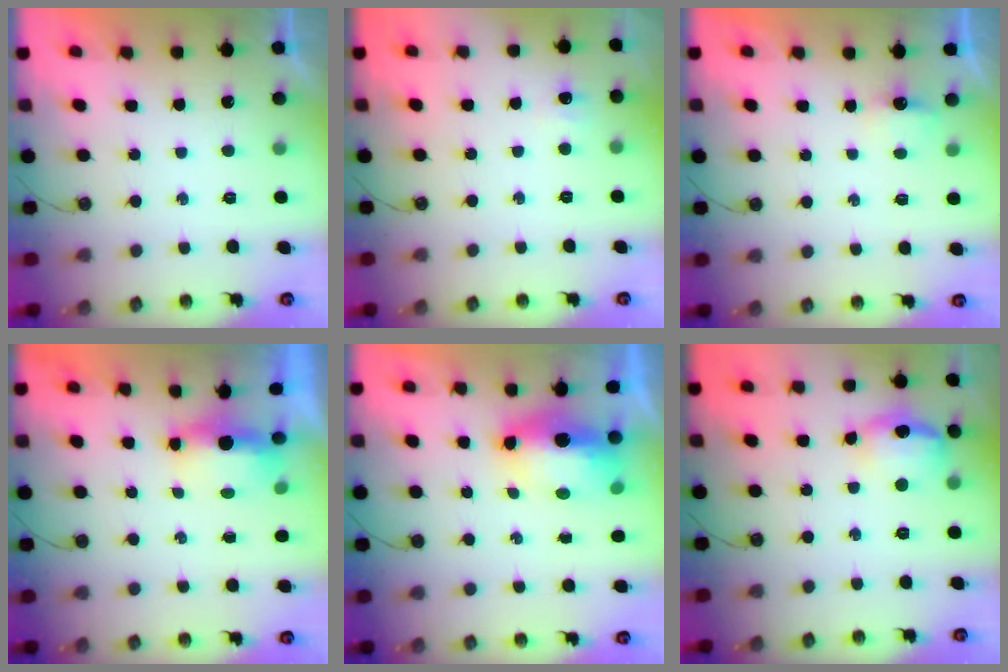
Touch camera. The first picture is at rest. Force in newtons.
{"total": 4.7, "press": 4.7, "slide": 0.3}
{"total": 2.6, "press": 2.6, "slide": 0.4}
{"total": 5.2, "press": 5.0, "slide": 1.1}
{"total": 8.7, "press": 8.5, "slide": 1.6}
{"total": 13.8, "press": 13.7, "slide": 1.1}